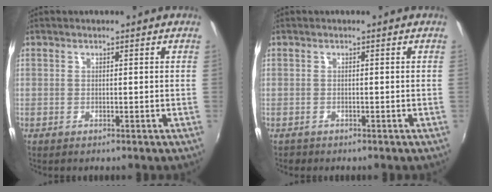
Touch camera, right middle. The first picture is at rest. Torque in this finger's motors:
{"motor_torque": [-0.08, 0.07, -0.04, 0.00]}